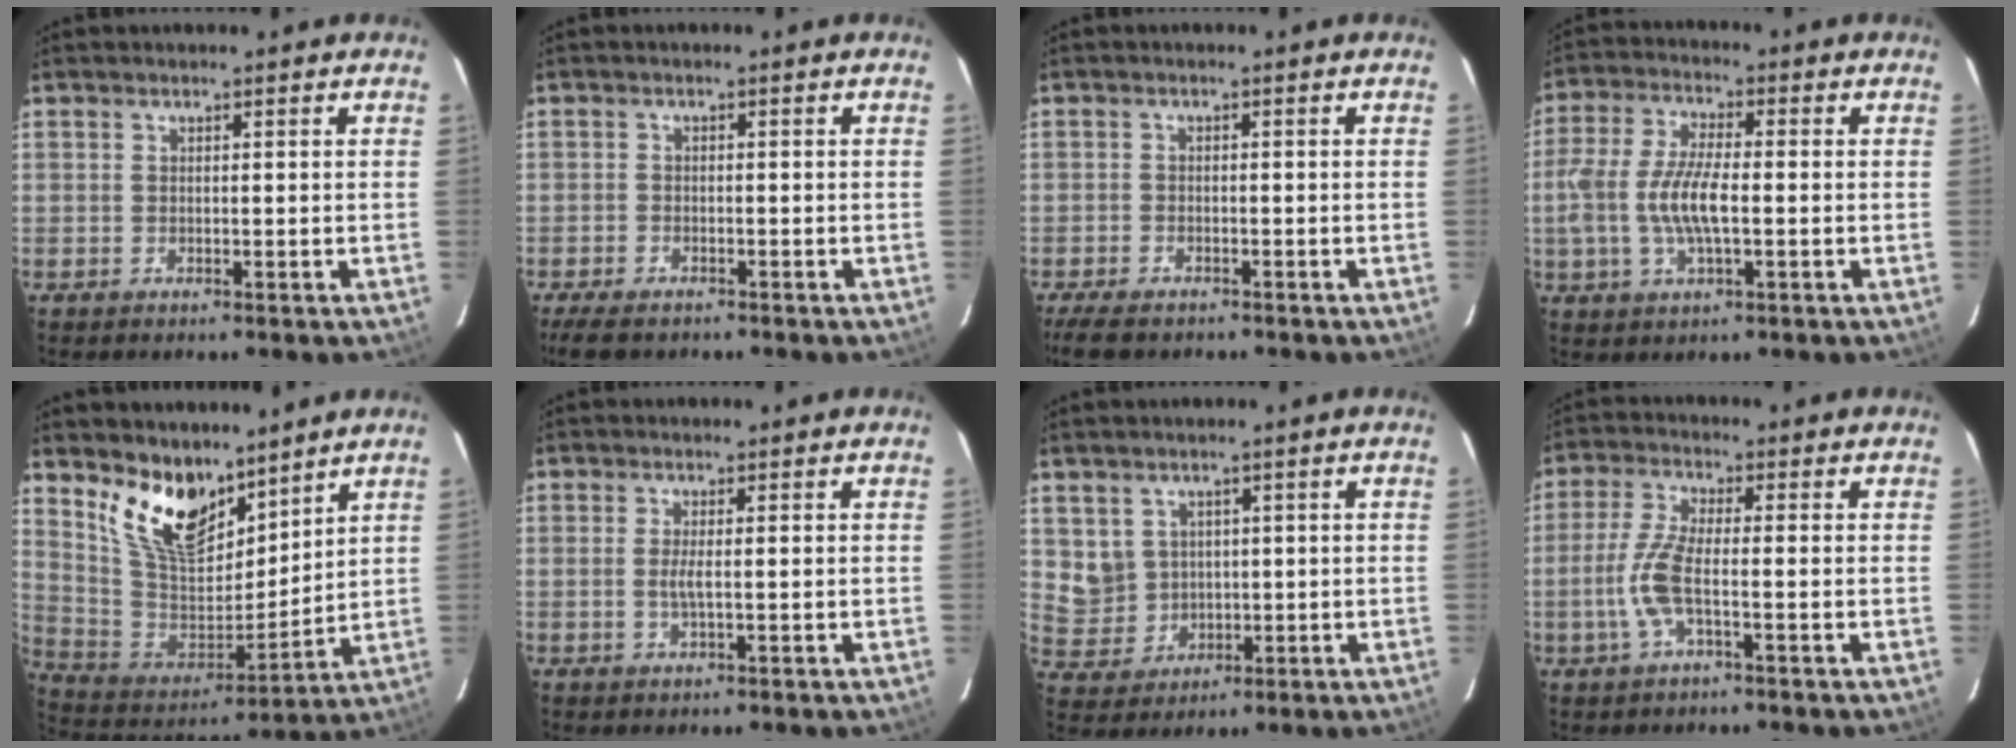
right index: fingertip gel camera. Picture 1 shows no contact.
{"total": 5.2, "force": [-4.1, 2.3, 2.3], "torque": [-0.061, -0.010, -0.073]}
{"total": 5.8, "force": [-4.6, 2.5, 2.5], "torque": [-0.068, -0.012, -0.083]}
{"total": 10.4, "force": [-1.7, 3.8, 9.5], "torque": [-0.203, 0.003, -0.034]}
{"total": 15.4, "force": [10.8, 7.6, 8.0], "torque": [-0.166, 0.001, 0.217]}
{"total": 2.0, "force": [-0.1, 0.1, 2.0], "torque": [-0.040, -0.003, -0.004]}
{"total": 6.2, "force": [1.8, 5.8, 1.6], "torque": [-0.035, 0.007, 0.054]}
{"total": 7.1, "force": [-2.0, 1.4, 6.7], "torque": [-0.151, 0.000, -0.040]}